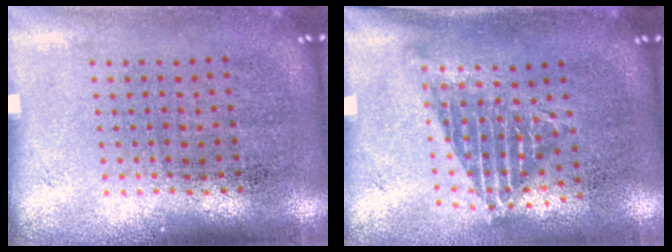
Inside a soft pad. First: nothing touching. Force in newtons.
{"total": 1.3, "press": 1.0, "slide": 0.9}